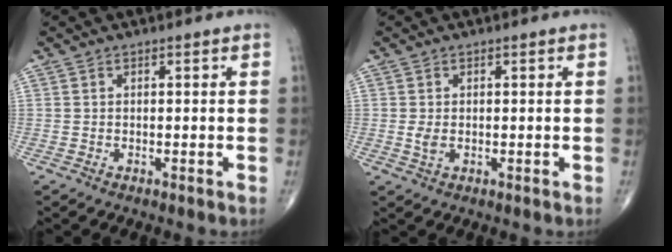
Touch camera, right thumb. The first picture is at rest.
{"total": 2.0, "force": [0.0, 1.3, 1.6], "torque": [-0.034, -0.004, 0.000]}